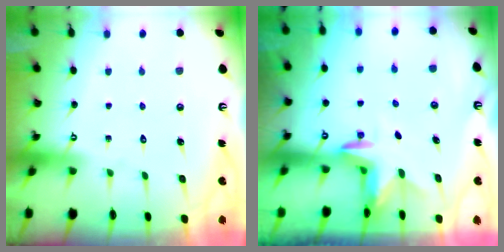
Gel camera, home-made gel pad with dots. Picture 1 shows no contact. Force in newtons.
{"total": 2.6, "press": 2.6, "slide": 0.2}